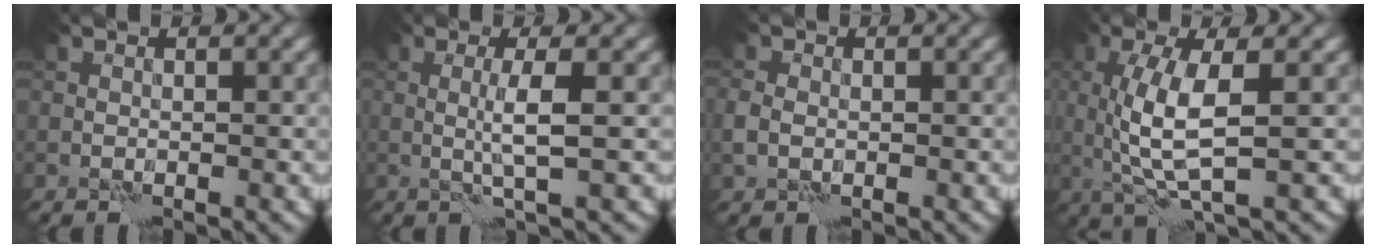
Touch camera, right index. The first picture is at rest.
{"total": 2.8, "force": [0.2, 0.4, 2.7], "torque": [-0.050, 0.002, 0.000]}
{"total": 1.6, "force": [-0.1, 1.3, 0.8], "torque": [-0.021, 0.004, -0.004]}
{"total": 5.6, "force": [0.5, 1.7, 5.3], "torque": [-0.111, 0.000, 0.014]}